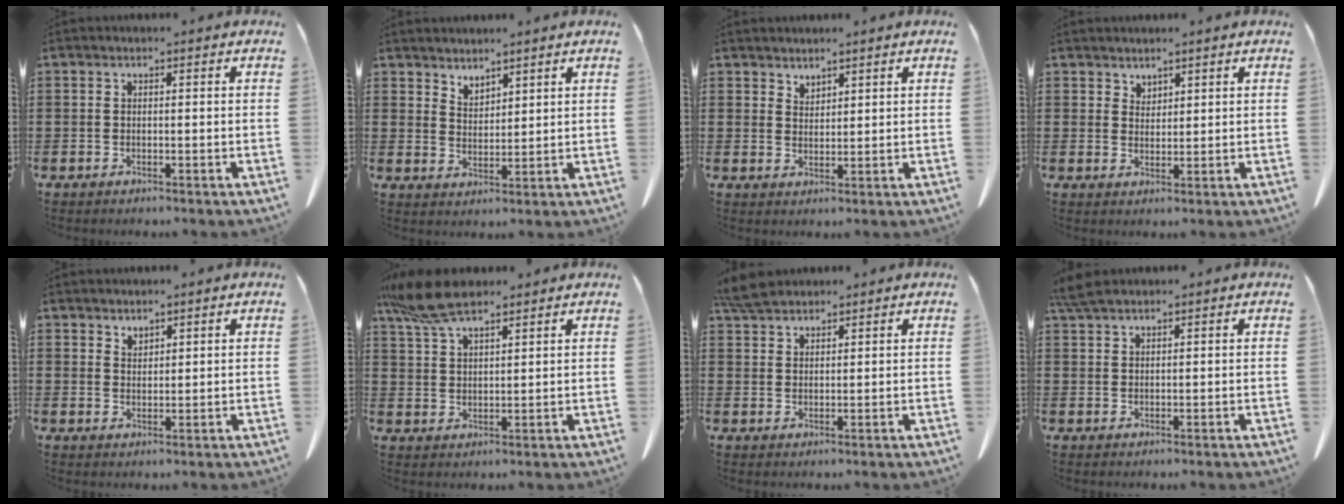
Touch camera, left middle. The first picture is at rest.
{"total": 2.9, "force": [2.9, 0.5, -0.3], "torque": [-0.003, -0.007, 0.055]}
{"total": 2.1, "force": [2.0, 0.3, -0.2], "torque": [0.000, -0.002, 0.040]}
{"total": 1.8, "force": [1.8, 0.5, -0.1], "torque": [-0.002, 0.001, 0.035]}
{"total": 1.8, "force": [1.8, 0.4, -0.1], "torque": [-0.002, 0.001, 0.035]}
{"total": 8.3, "force": [6.3, 2.3, 4.9], "torque": [-0.117, -0.007, 0.117]}
{"total": 4.4, "force": [3.9, 1.0, 1.7], "torque": [-0.044, -0.003, 0.075]}
{"total": 3.0, "force": [2.5, 0.6, 1.7], "torque": [-0.039, 0.003, 0.048]}